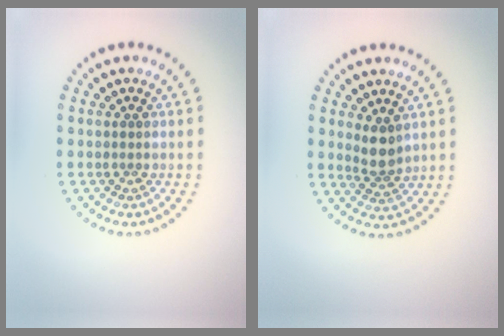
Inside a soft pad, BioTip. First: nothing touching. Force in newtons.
{"total": 2.4, "press": 2.0, "slide": 1.4}